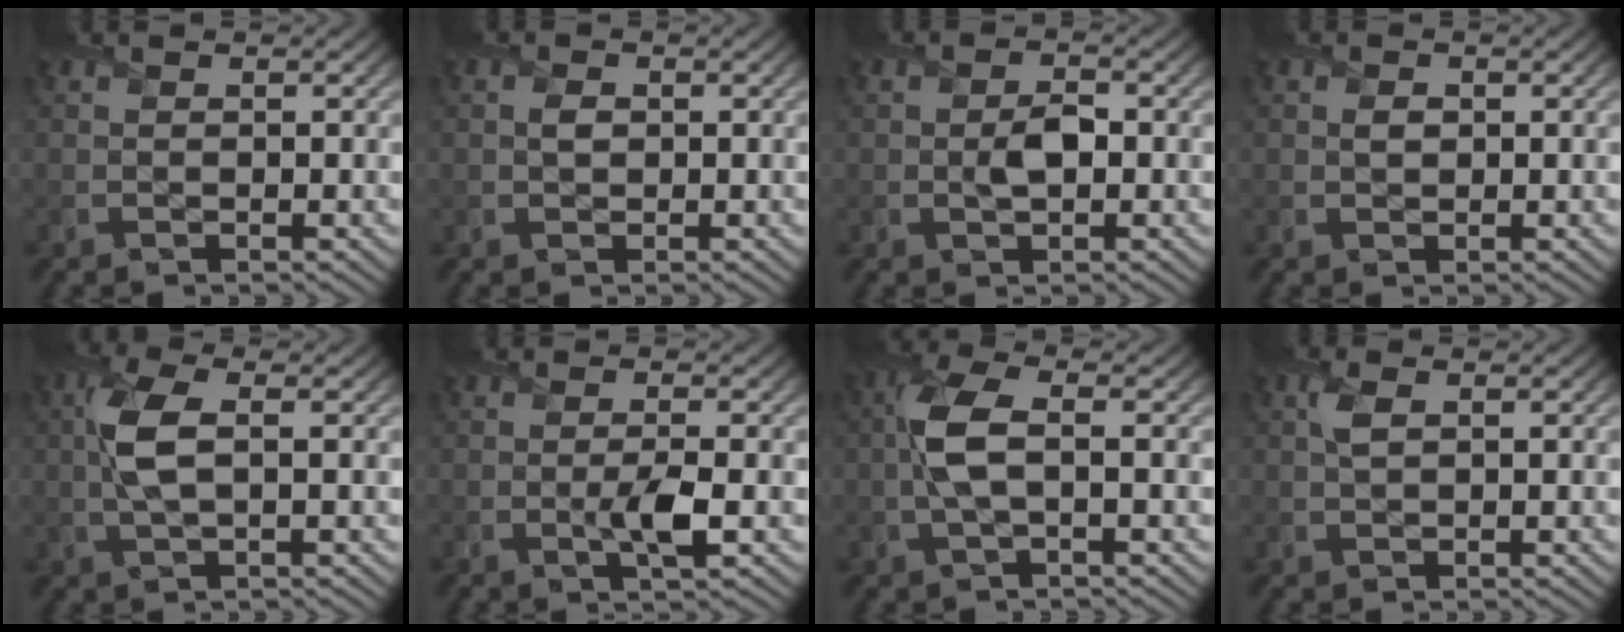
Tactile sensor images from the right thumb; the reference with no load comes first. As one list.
[{"total": 1.0, "force": [0.1, 0.9, 0.5], "torque": [-0.008, -0.004, 0.001]}, {"total": 2.6, "force": [-0.2, 1.5, 2.0], "torque": [-0.038, -0.005, -0.003]}, {"total": 1.0, "force": [0.2, 0.9, 0.4], "torque": [-0.007, -0.005, 0.005]}, {"total": 5.0, "force": [0.5, 1.8, 4.6], "torque": [-0.114, 0.005, 0.007]}, {"total": 2.7, "force": [-0.6, 0.6, 2.6], "torque": [-0.045, -0.006, -0.012]}, {"total": 5.3, "force": [0.0, 1.9, 5.0], "torque": [-0.118, 0.006, -0.007]}, {"total": 1.7, "force": [0.6, 0.8, 1.4], "torque": [-0.036, 0.002, 0.012]}]